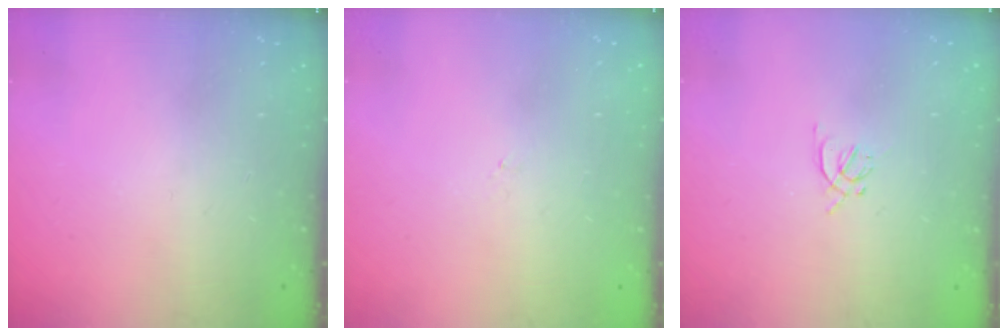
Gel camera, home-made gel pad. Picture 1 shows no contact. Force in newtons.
{"total": 0.0}
{"total": 1.6, "press": 1.6, "slide": 0.5}